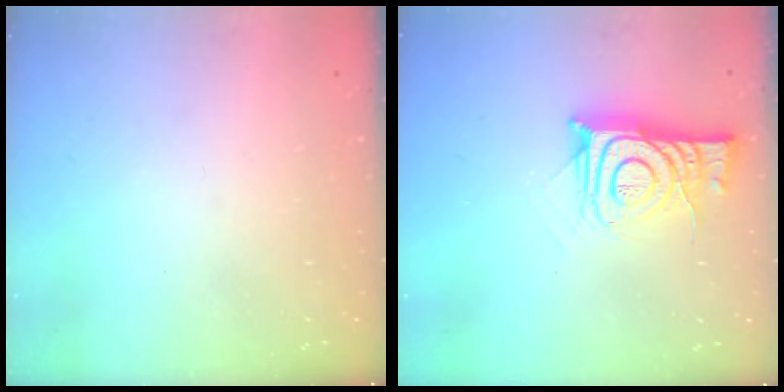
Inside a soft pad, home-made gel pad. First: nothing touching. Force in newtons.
{"total": 12.1, "press": 12.0, "slide": 1.2}